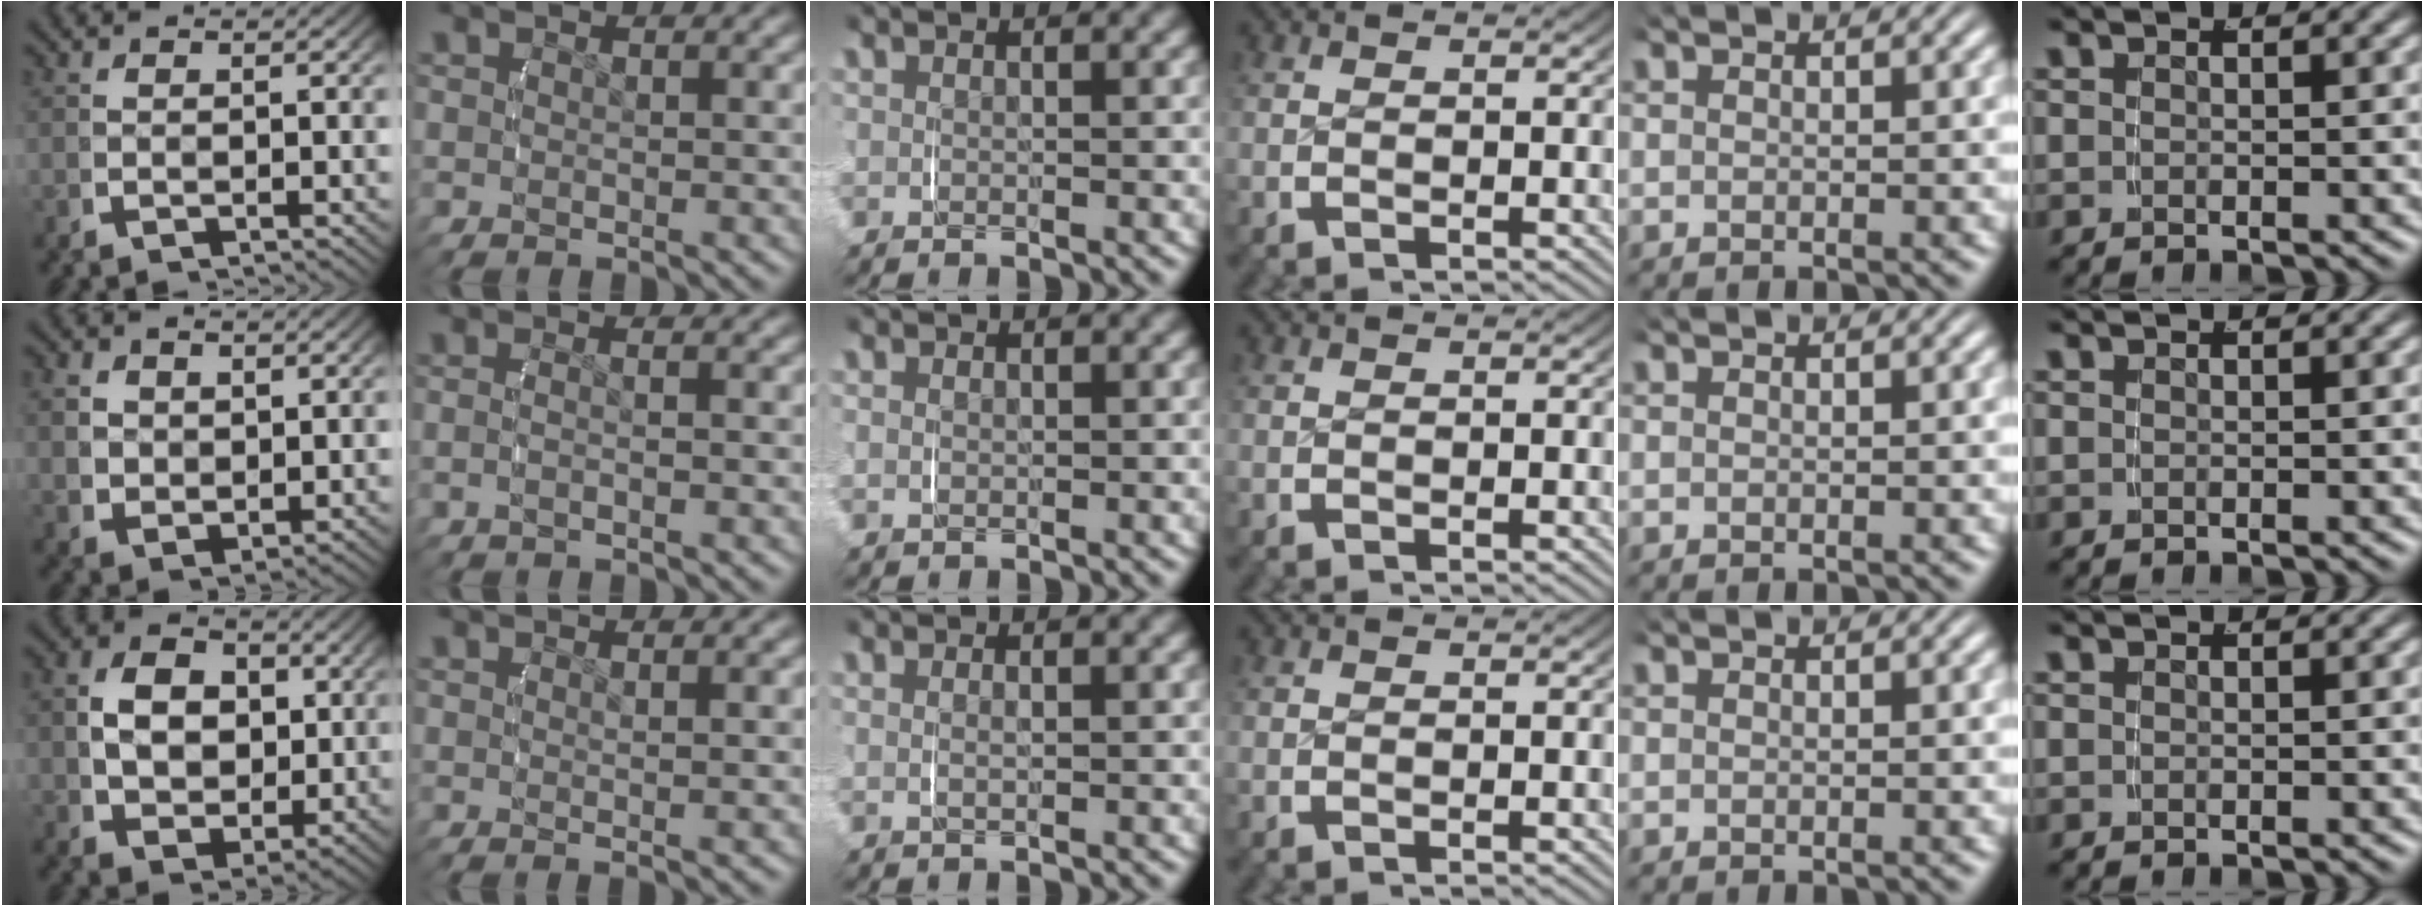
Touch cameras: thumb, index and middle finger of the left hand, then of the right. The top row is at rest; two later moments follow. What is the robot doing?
{"motion": "lift_and_place", "object": "scarf"}